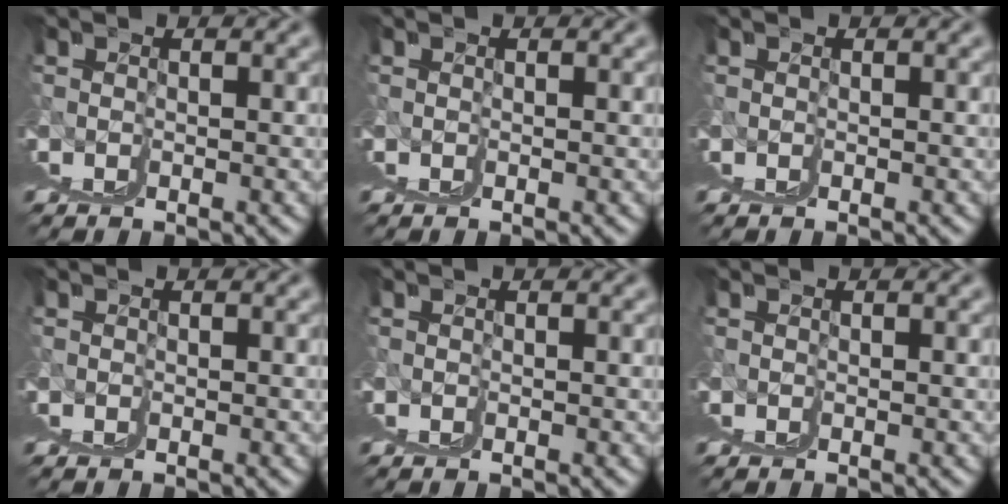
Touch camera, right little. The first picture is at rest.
{"total": 0.0}
{"total": 0.0}
{"total": 0.0}
{"total": 0.0}
{"total": 0.0}